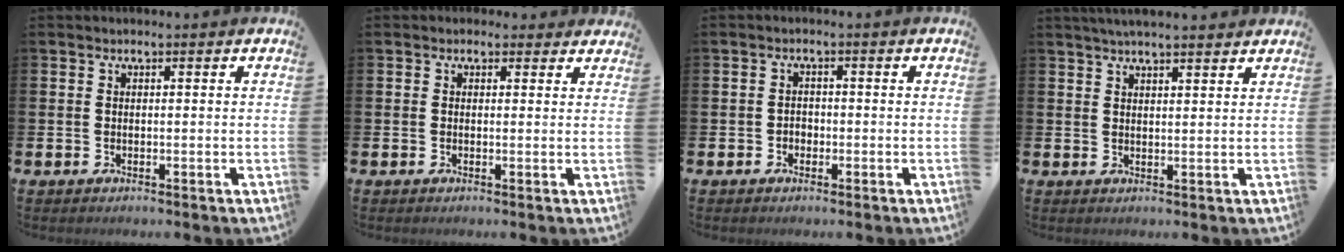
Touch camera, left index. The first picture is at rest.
{"total": 1.0, "force": [0.7, 0.7, 0.1], "torque": [-0.002, 0.007, 0.012]}
{"total": 1.5, "force": [-0.8, 1.2, 0.4], "torque": [-0.008, 0.003, -0.017]}
{"total": 3.1, "force": [3.0, 0.0, 0.8], "torque": [-0.022, -0.007, 0.054]}